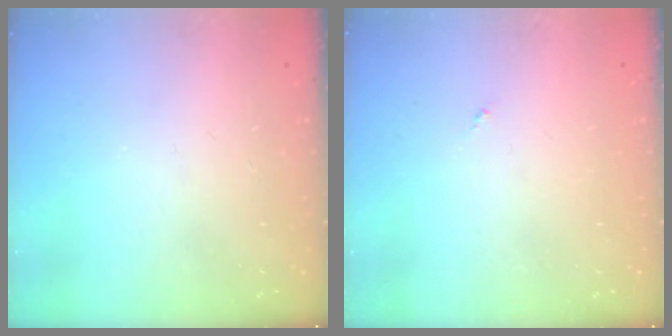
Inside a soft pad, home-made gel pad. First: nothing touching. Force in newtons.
{"total": 0.0}